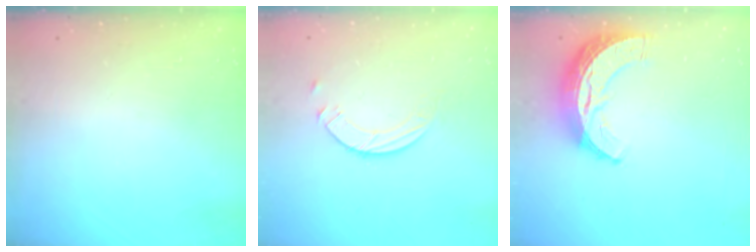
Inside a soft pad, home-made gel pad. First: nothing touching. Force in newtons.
{"total": 6.0, "press": 6.0, "slide": 0.6}
{"total": 11.3, "press": 11.2, "slide": 0.7}